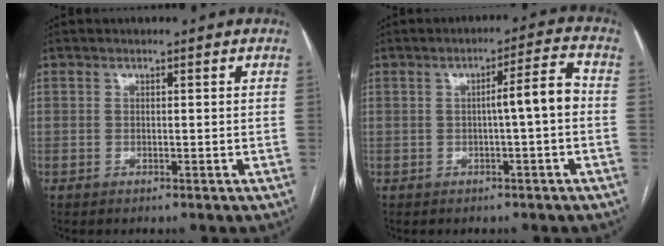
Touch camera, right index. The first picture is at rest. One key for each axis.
{"total": 5.4, "fx": -0.5, "fy": 0.0, "fz": 5.3, "tx": -0.077, "ty": 0.015, "tz": -0.007}